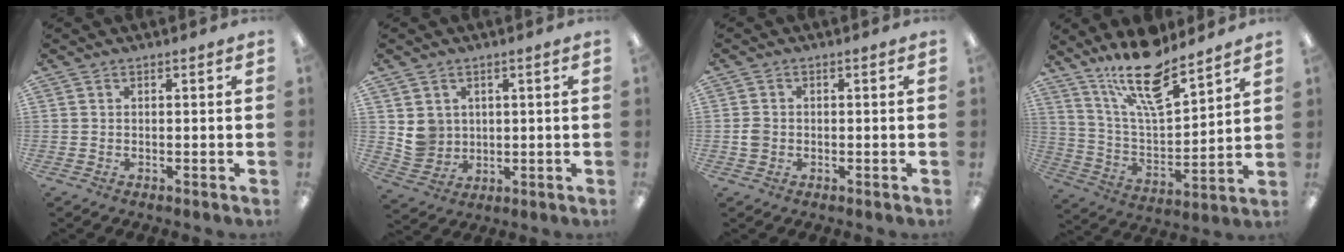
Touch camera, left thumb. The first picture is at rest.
{"total": 6.0, "force": [2.0, 5.6, 0.8], "torque": [-0.012, -0.002, 0.042]}
{"total": 2.4, "force": [-0.4, 2.1, 1.1], "torque": [-0.019, 0.005, -0.007]}
{"total": 17.5, "force": [13.3, 5.3, 10.0], "torque": [-0.181, -0.079, 0.227]}